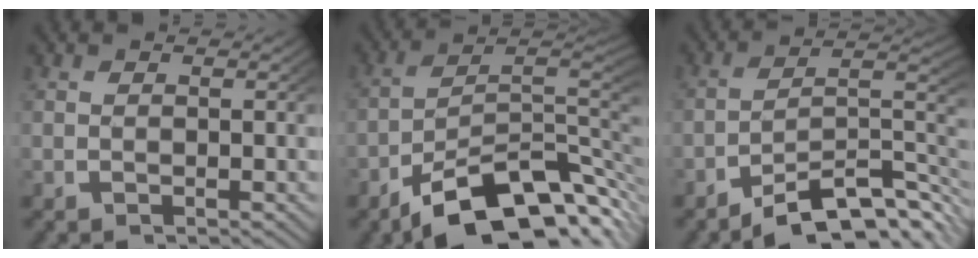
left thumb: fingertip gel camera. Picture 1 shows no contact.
{"total": 16.0, "force": [-6.1, 9.6, 11.3], "torque": [-0.178, -0.039, -0.081]}
{"total": 10.7, "force": [-4.9, 5.6, 7.6], "torque": [-0.116, -0.028, -0.063]}